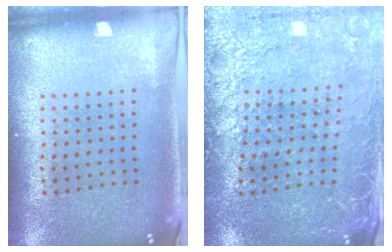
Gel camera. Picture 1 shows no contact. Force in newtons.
{"total": 2.9, "press": 2.8, "slide": 0.4}